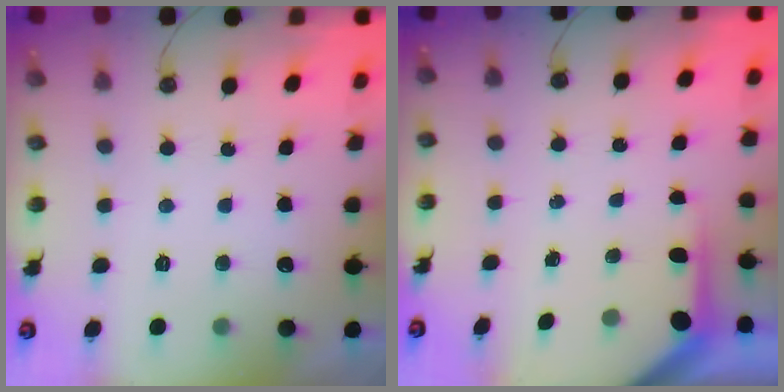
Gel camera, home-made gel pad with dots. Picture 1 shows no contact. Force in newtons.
{"total": 3.9, "press": 3.9, "slide": 0.3}